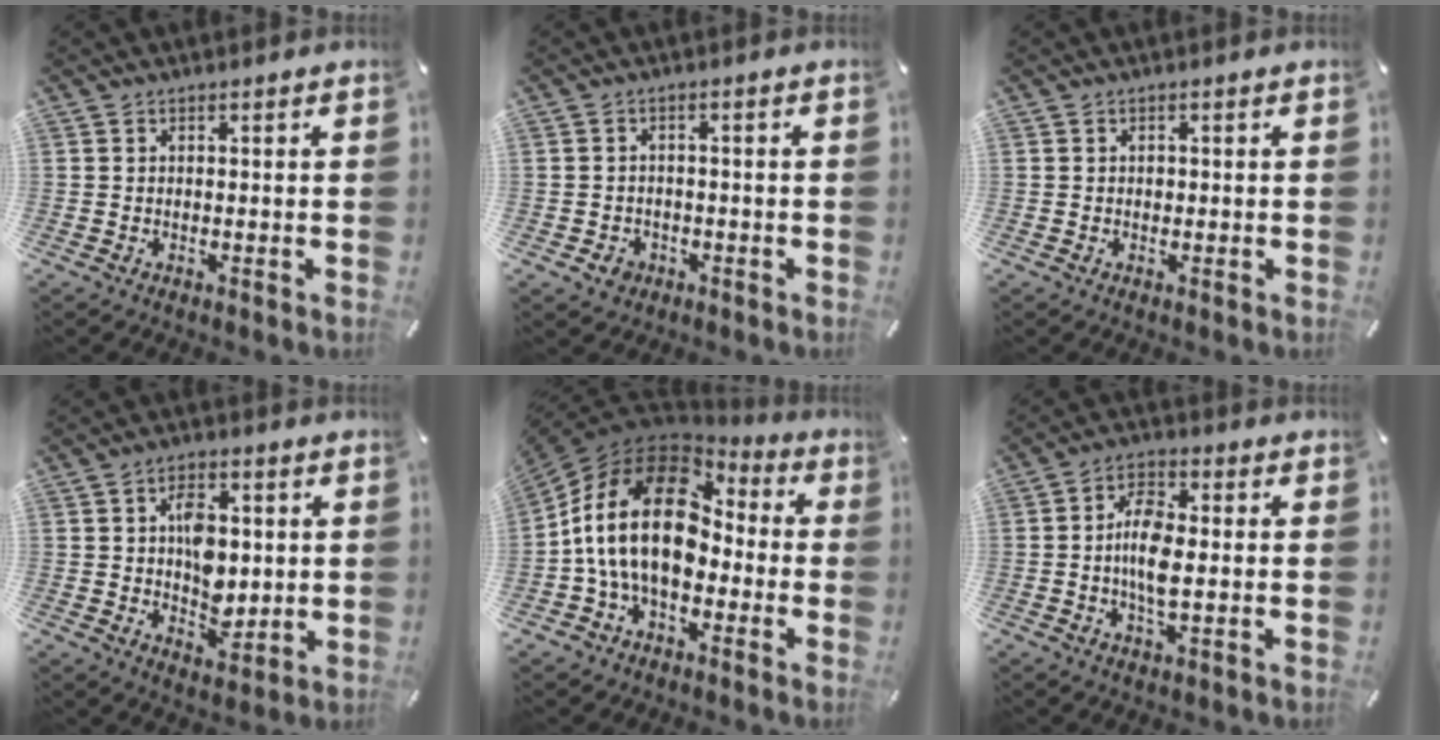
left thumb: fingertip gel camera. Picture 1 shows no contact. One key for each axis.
{"total": 3.3, "fx": -1.5, "fy": 2.7, "fz": 1.2, "tx": -0.021, "ty": 0.006, "tz": -0.028}
{"total": 0.7, "fx": 0.0, "fy": 0.6, "fz": 0.3, "tx": -0.005, "ty": 0.003, "tz": -0.001}
{"total": 9.5, "fx": 1.1, "fy": 7.0, "fz": 6.4, "tx": -0.078, "ty": 0.002, "tz": 0.019}
{"total": 20.7, "fx": -1.1, "fy": 14.1, "fz": 15.1, "tx": -0.314, "ty": 0.025, "tz": -0.021}
{"total": 8.6, "fx": -0.5, "fy": 4.0, "fz": 7.6, "tx": -0.152, "ty": 0.000, "tz": -0.014}